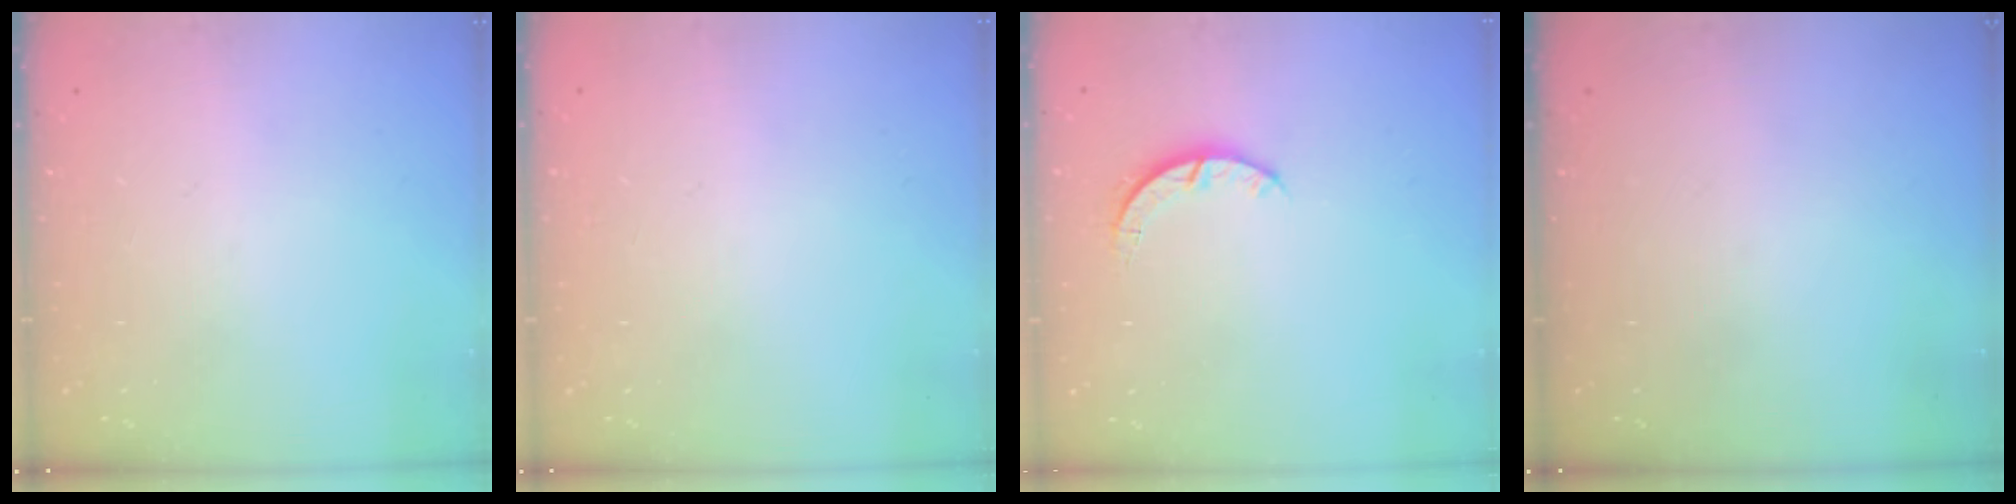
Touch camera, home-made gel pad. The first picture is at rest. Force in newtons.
{"total": 2.5, "press": 2.5, "slide": 0.2}
{"total": 2.7, "press": 2.7, "slide": 0.4}
{"total": 0.0}